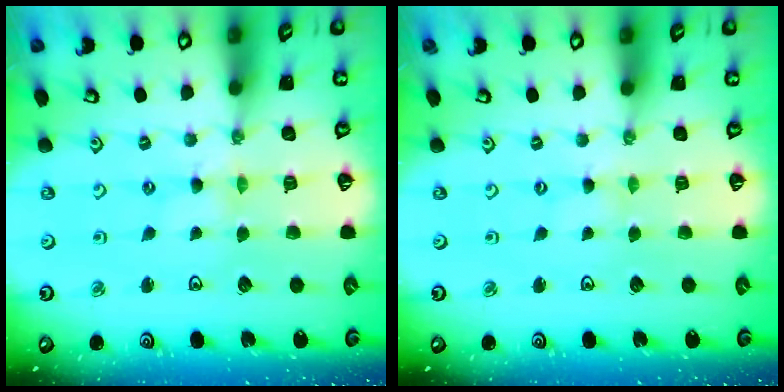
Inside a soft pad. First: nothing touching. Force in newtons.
{"total": 0.0}